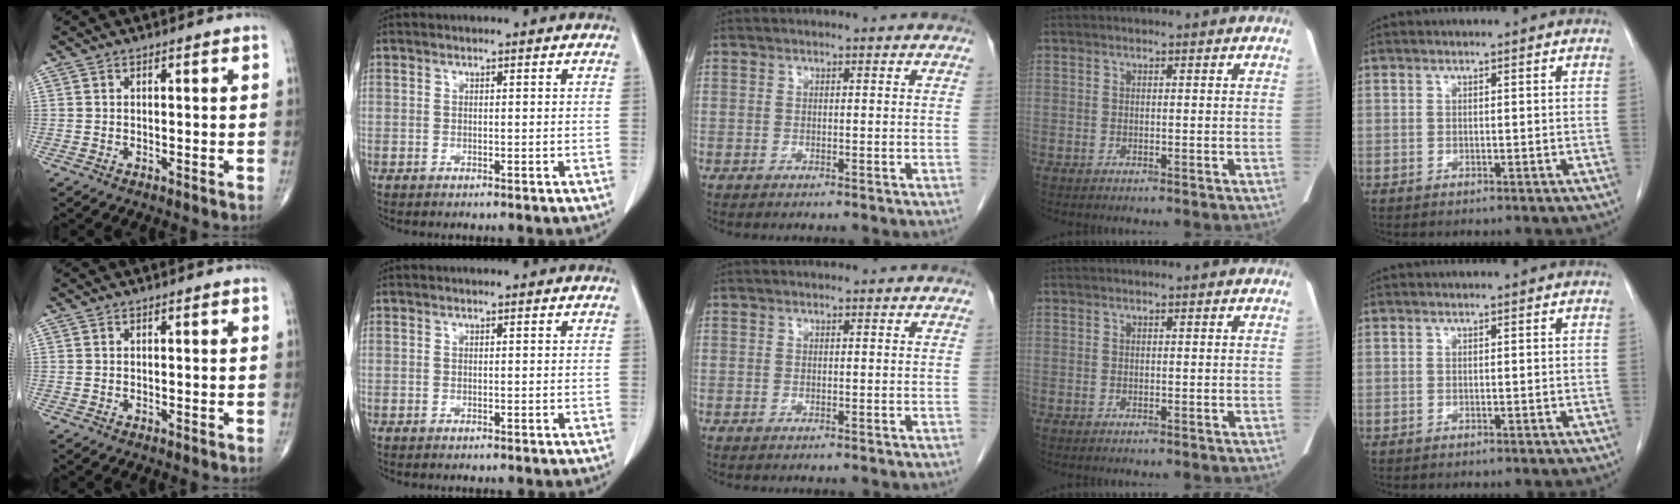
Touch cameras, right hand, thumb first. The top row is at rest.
{}